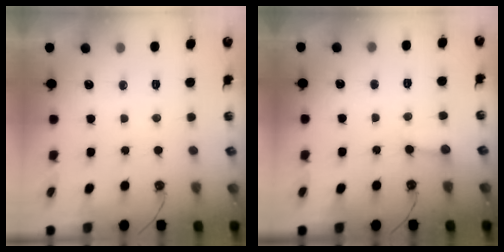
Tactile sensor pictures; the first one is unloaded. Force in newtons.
{"total": 3.5, "press": 3.5, "slide": 0.1}